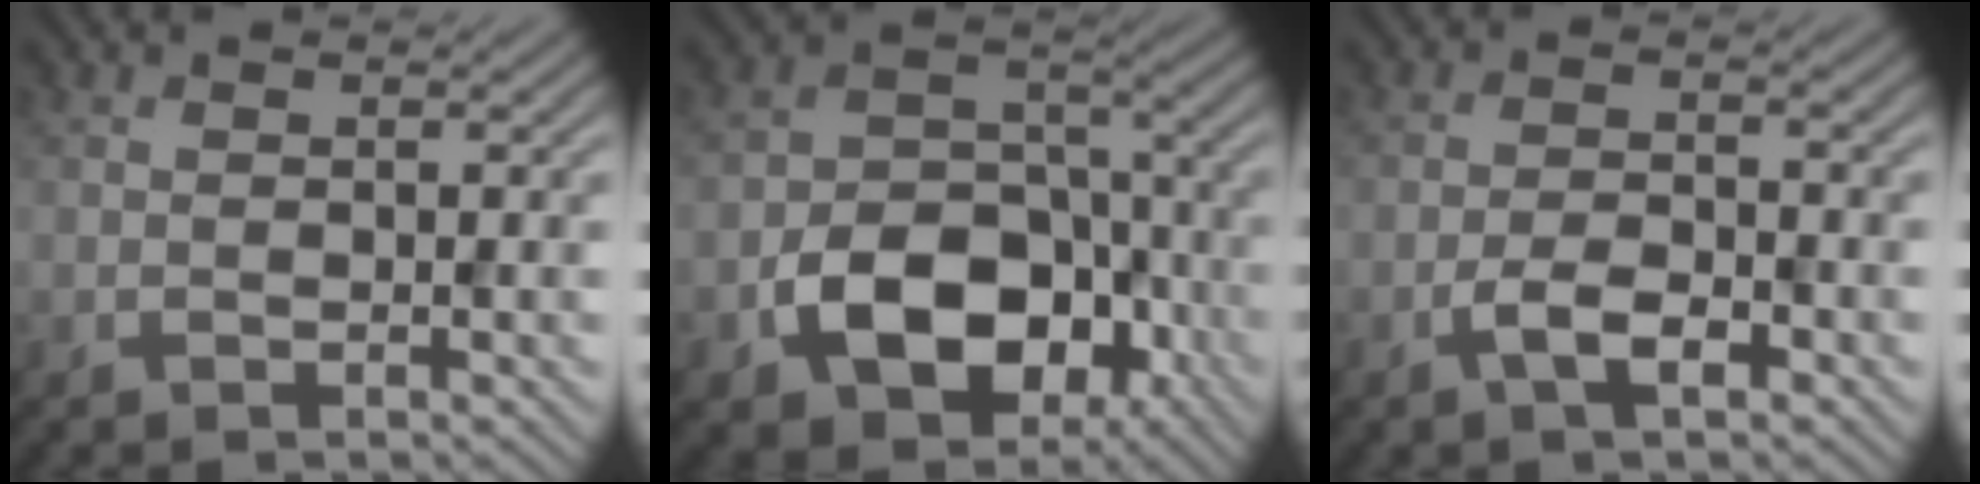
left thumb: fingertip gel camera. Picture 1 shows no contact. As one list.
[{"total": 10.9, "force": [-4.5, 7.6, 6.5], "torque": [-0.110, -0.014, -0.081]}, {"total": 3.5, "force": [-2.0, 1.2, 2.6], "torque": [-0.051, 0.002, -0.042]}]